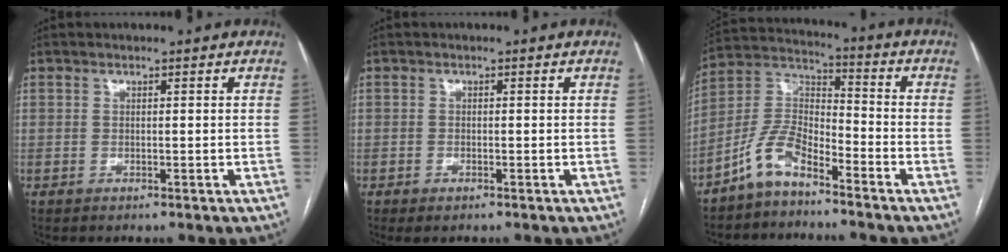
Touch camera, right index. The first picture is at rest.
{"total": 1.3, "force": [-0.9, 0.5, 0.9], "torque": [-0.013, 0.000, -0.006]}
{"total": 8.1, "force": [-6.0, 2.9, 4.7], "torque": [-0.107, 0.023, -0.124]}